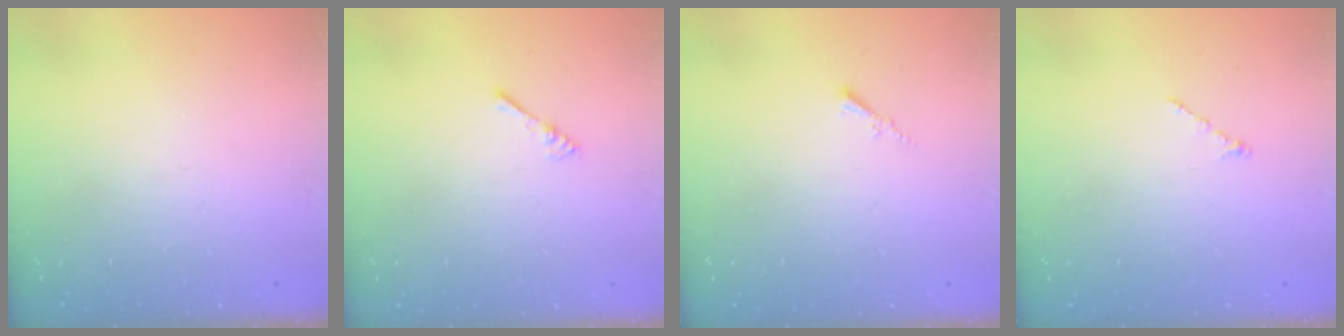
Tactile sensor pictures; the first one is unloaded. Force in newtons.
{"total": 2.4, "press": 2.4, "slide": 0.5}
{"total": 0.0}
{"total": 0.0}